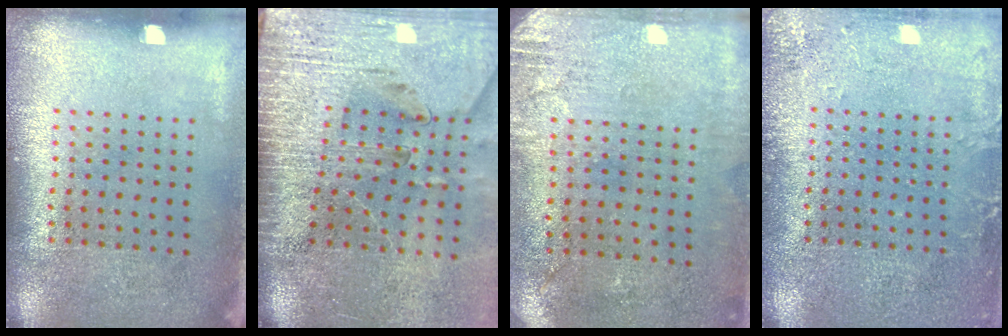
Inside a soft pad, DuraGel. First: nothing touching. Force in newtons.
{"total": 3.7, "press": 3.2, "slide": 1.9}
{"total": 2.8, "press": 2.3, "slide": 1.6}
{"total": 2.1, "press": 2.1, "slide": 0.1}